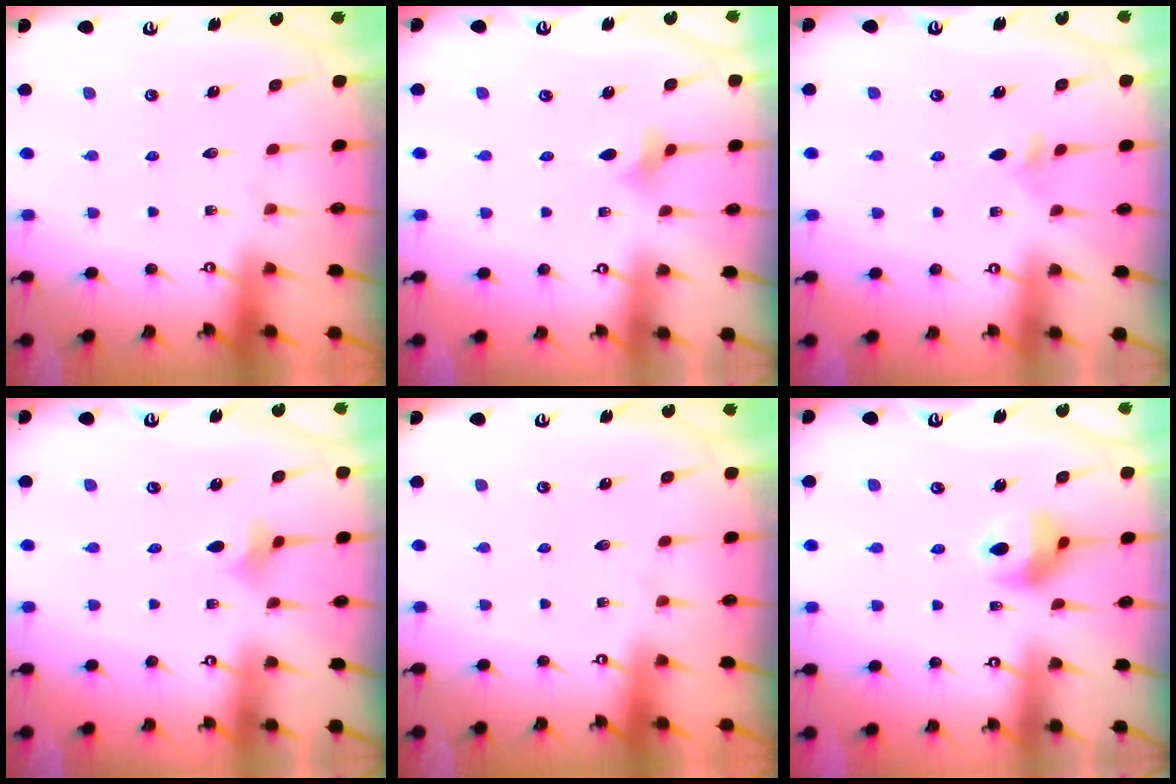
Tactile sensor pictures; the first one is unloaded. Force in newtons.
{"total": 1.9, "press": 1.8, "slide": 0.5}
{"total": 3.0, "press": 2.9, "slide": 0.8}
{"total": 2.4, "press": 2.4, "slide": 0.5}
{"total": 0.0}
{"total": 9.9, "press": 9.7, "slide": 2.0}